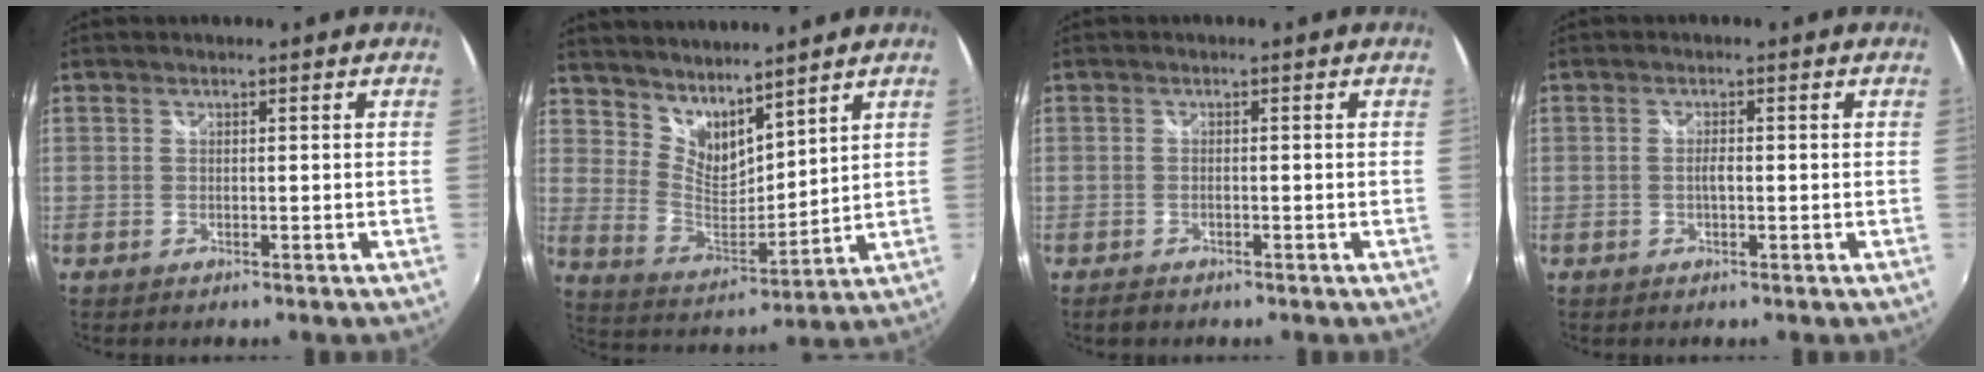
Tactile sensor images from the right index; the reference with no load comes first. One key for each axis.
{"total": 11.1, "fx": 9.2, "fy": 3.7, "fz": 5.0, "tx": -0.088, "ty": -0.004, "tz": 0.177}
{"total": 2.2, "fx": -1.6, "fy": 1.0, "fz": 1.1, "tx": -0.024, "ty": -0.006, "tz": -0.026}
{"total": 1.4, "fx": -0.3, "fy": 0.4, "fz": 1.3, "tx": -0.026, "ty": 0.000, "tz": -0.006}